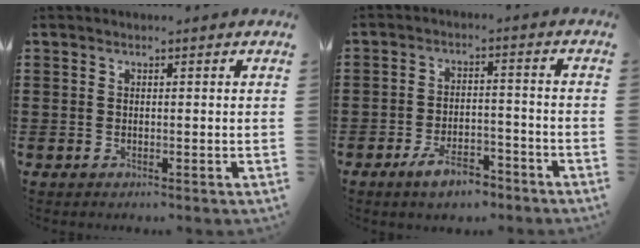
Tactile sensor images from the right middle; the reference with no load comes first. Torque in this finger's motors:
{"motor_torque": [1.86, -0.27, 0.44, 0.14]}